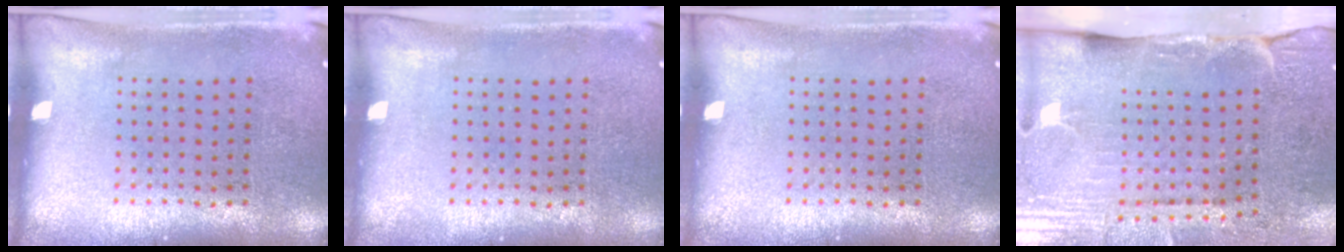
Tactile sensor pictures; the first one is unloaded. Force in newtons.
{"total": 0.0}
{"total": 0.0}
{"total": 4.3, "press": 3.7, "slide": 2.2}